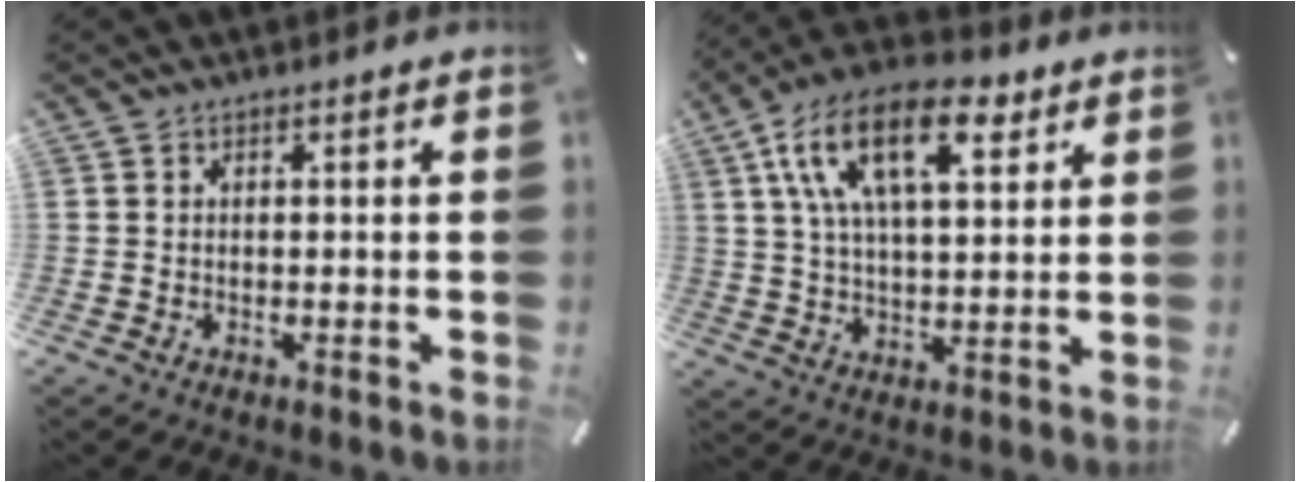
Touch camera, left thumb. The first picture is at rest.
{"total": 18.2, "force": [8.3, 9.1, 13.4], "torque": [-0.256, -0.012, 0.138]}